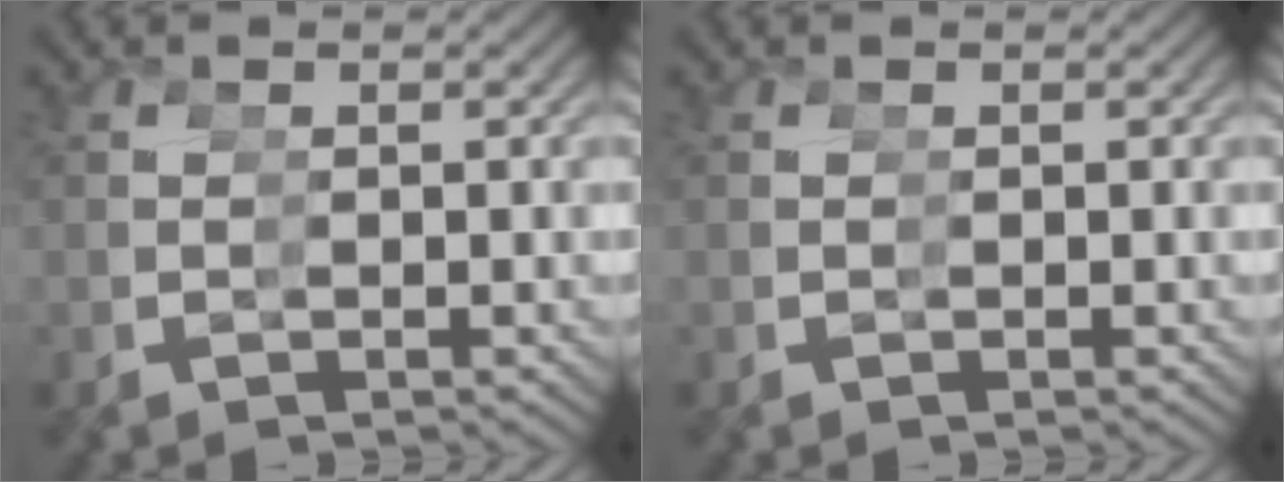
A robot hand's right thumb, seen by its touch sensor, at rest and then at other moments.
{"total": 0.0}